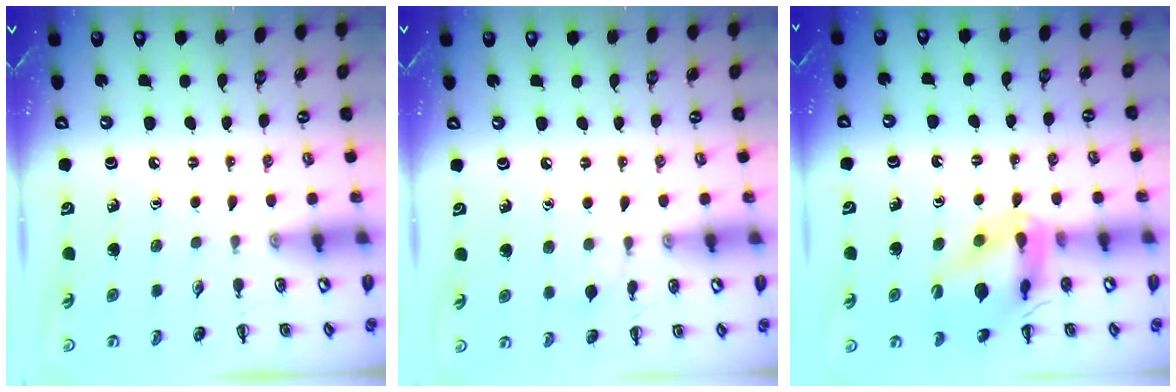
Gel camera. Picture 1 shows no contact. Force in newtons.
{"total": 4.1, "press": 3.8, "slide": 1.5}
{"total": 14.2, "press": 13.9, "slide": 2.7}